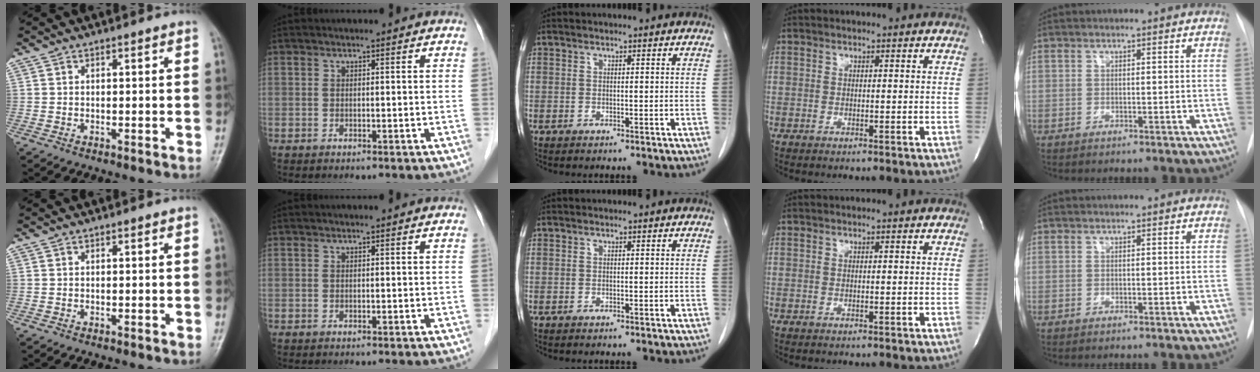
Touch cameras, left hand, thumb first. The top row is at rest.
{}